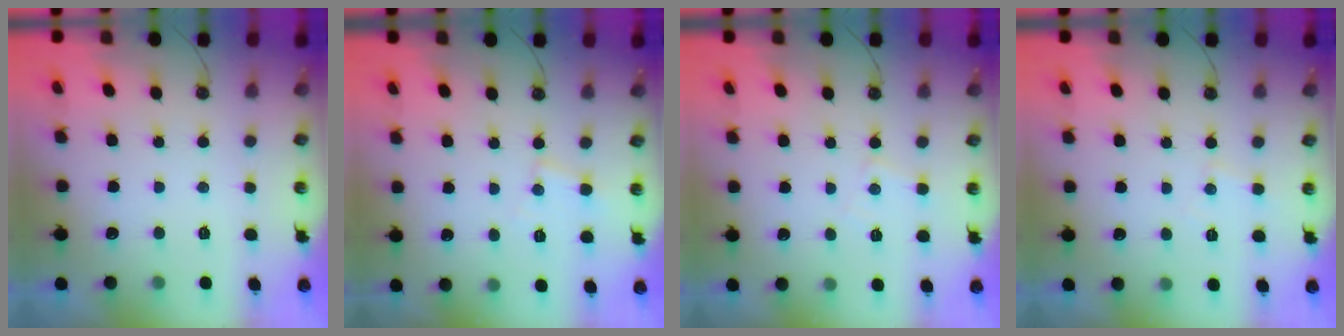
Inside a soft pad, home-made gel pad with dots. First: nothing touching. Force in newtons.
{"total": 6.2, "press": 6.2, "slide": 0.2}
{"total": 4.8, "press": 4.8, "slide": 0.7}
{"total": 5.2, "press": 5.1, "slide": 0.7}